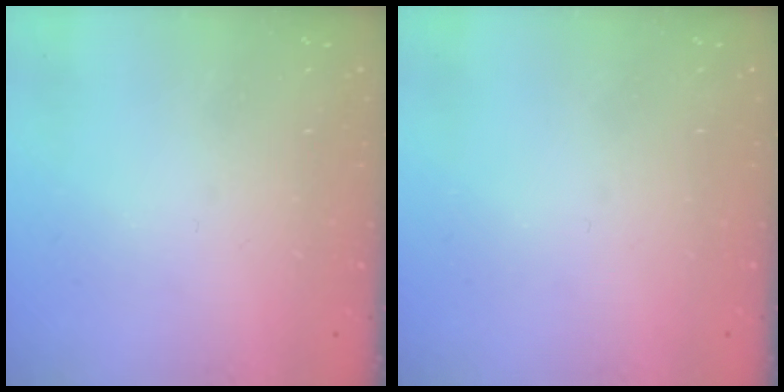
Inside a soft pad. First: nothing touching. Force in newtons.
{"total": 0.0}